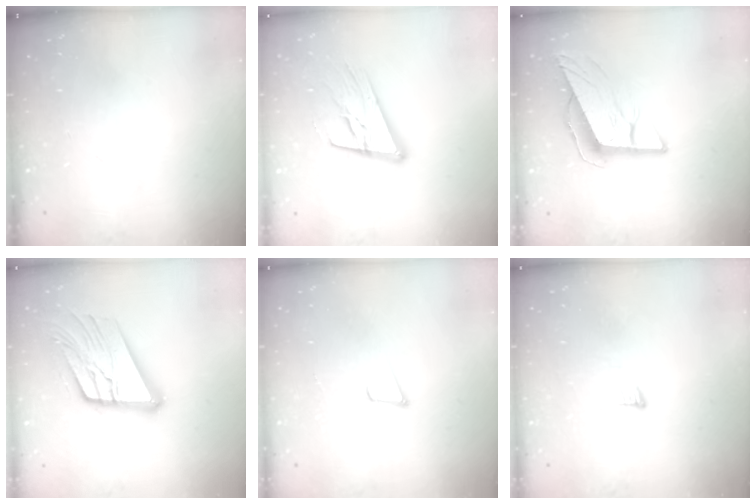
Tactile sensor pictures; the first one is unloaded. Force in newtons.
{"total": 17.0, "press": 16.5, "slide": 4.2}
{"total": 10.3, "press": 10.2, "slide": 1.9}
{"total": 17.6, "press": 17.5, "slide": 2.2}
{"total": 4.8, "press": 3.9, "slide": 2.7}
{"total": 4.0, "press": 4.0, "slide": 0.3}